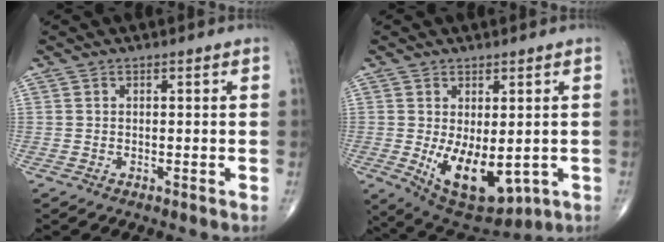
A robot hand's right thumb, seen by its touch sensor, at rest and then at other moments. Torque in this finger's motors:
{"motor_torque": [1.59, 1.40, 0.68, -0.60, 0.38]}